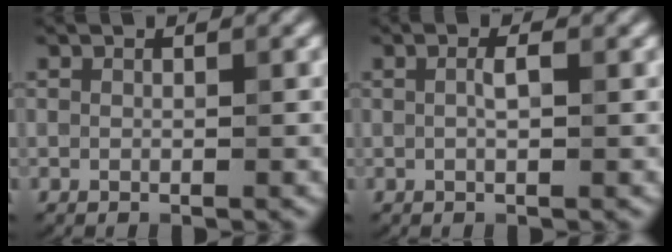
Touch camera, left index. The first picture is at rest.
{"total": 1.1, "force": [0.1, 0.2, 1.1], "torque": [-0.023, 0.001, 0.001]}